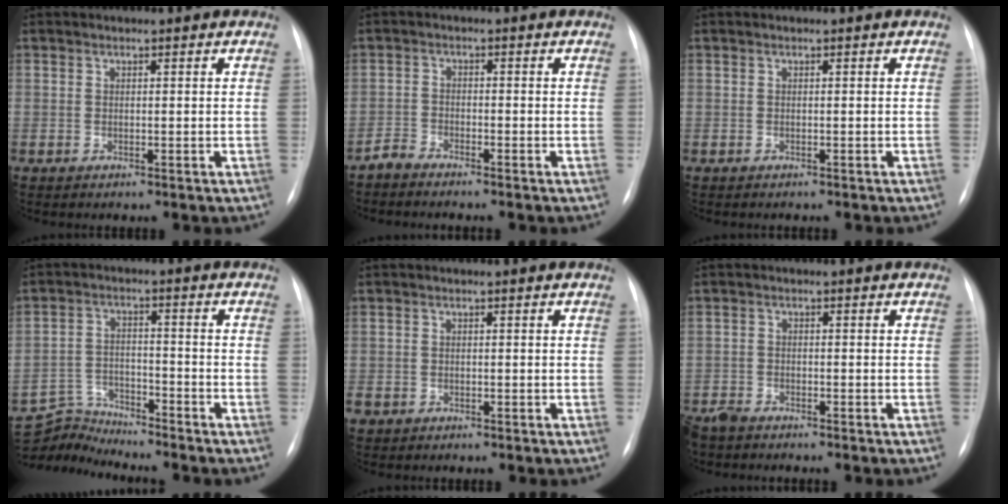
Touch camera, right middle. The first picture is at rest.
{"total": 2.1, "force": [-2.0, 0.3, 0.2], "torque": [-0.003, -0.004, -0.041]}
{"total": 1.1, "force": [-1.0, 0.3, 0.4], "torque": [-0.007, -0.002, -0.012]}
{"total": 6.3, "force": [-6.1, -0.4, -1.4], "torque": [0.015, 0.005, -0.110]}
{"total": 2.7, "force": [-1.6, 2.1, 0.8], "torque": [-0.018, -0.001, -0.027]}
{"total": 3.6, "force": [-3.3, 1.1, 0.9], "torque": [-0.015, -0.008, -0.062]}